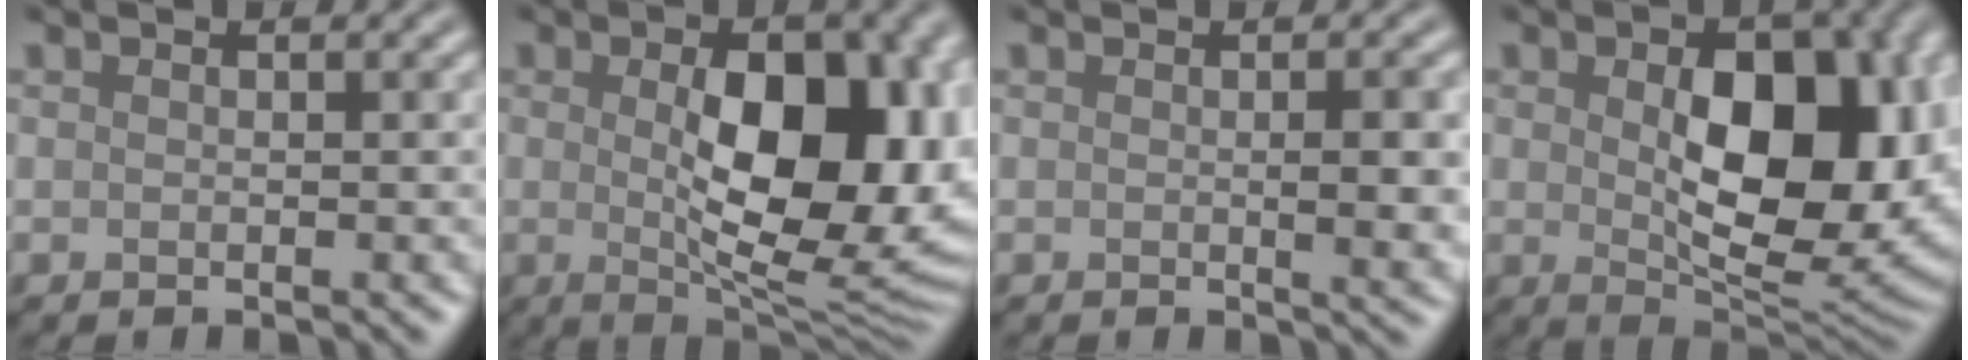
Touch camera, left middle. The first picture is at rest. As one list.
[{"total": 12.4, "force": [0.4, 6.2, 10.7], "torque": [-0.135, -0.008, 0.014]}, {"total": 2.9, "force": [0.0, 0.6, 2.8], "torque": [-0.038, -0.003, 0.001]}, {"total": 11.8, "force": [0.8, 6.6, 9.7], "torque": [-0.133, -0.010, 0.022]}]